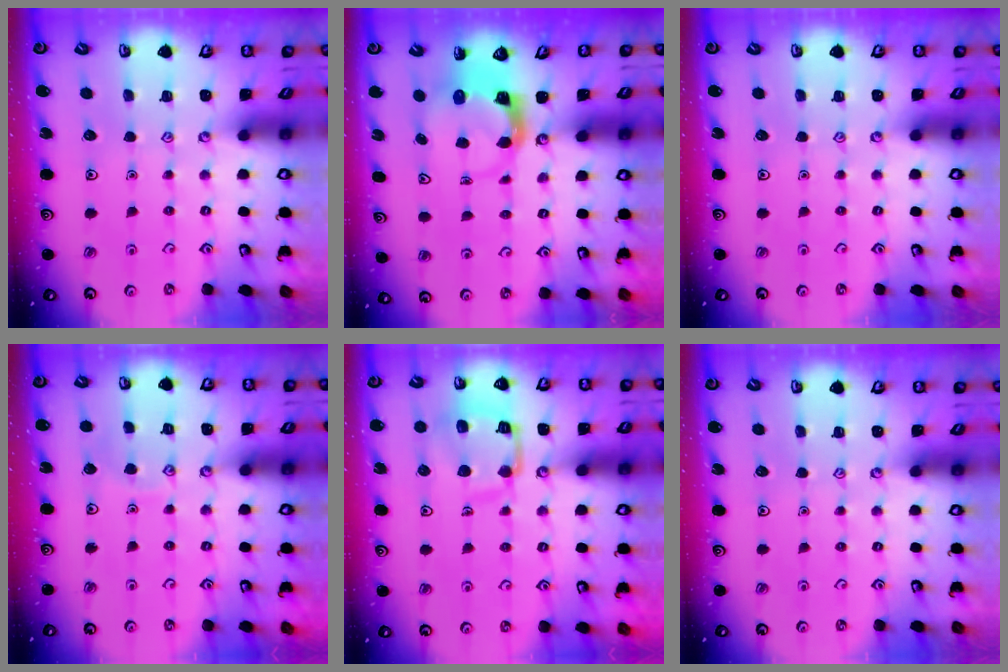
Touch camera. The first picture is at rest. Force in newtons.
{"total": 3.9, "press": 3.9, "slide": 0.6}
{"total": 0.0}
{"total": 5.2, "press": 5.1, "slide": 0.3}
{"total": 12.1, "press": 12.0, "slide": 1.3}
{"total": 0.0}